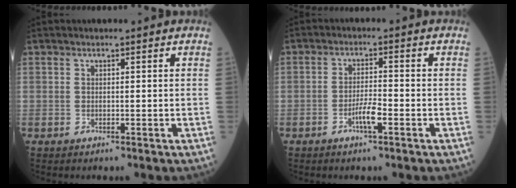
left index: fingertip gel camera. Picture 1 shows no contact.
{"total": 3.4, "force": [-1.8, 0.5, 2.9], "torque": [-0.058, -0.002, -0.035]}